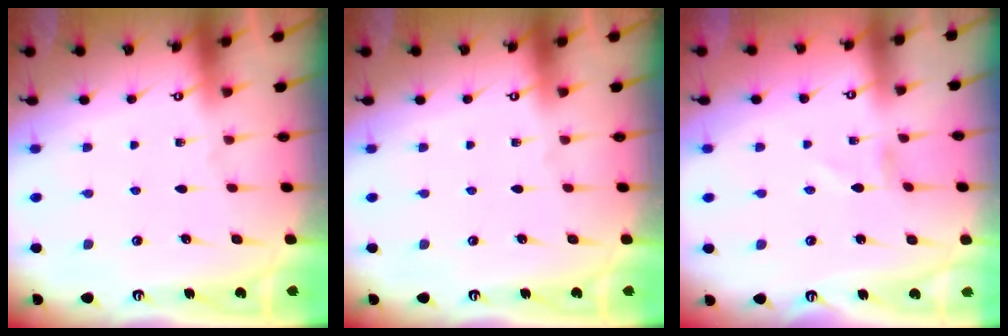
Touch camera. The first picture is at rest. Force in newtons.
{"total": 0.0}
{"total": 1.1, "press": 1.1, "slide": 0.1}